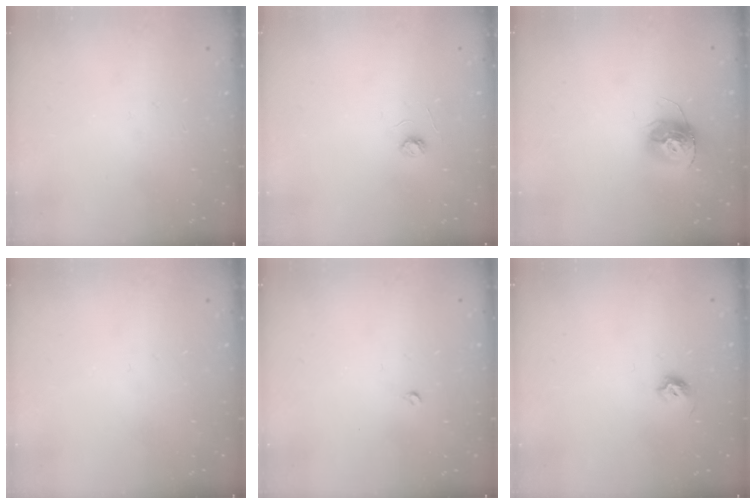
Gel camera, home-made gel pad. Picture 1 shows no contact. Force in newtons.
{"total": 3.1, "press": 3.1, "slide": 0.3}
{"total": 13.4, "press": 13.4, "slide": 1.2}
{"total": 0.0}
{"total": 2.6, "press": 2.5, "slide": 0.4}
{"total": 5.7, "press": 5.6, "slide": 1.0}